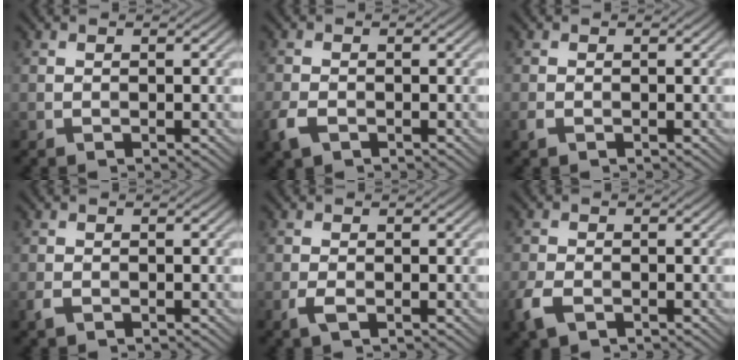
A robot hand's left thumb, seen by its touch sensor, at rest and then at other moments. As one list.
[{"total": 2.8, "force": [-1.6, 1.5, 1.8], "torque": [-0.048, -0.007, -0.037]}, {"total": 1.0, "force": [-0.6, 0.6, 0.5], "torque": [-0.016, -0.001, -0.012]}, {"total": 1.2, "force": [-0.8, 0.5, 0.7], "torque": [-0.019, -0.002, -0.016]}, {"total": 1.7, "force": [-0.8, 0.4, 1.4], "torque": [-0.034, -0.001, -0.018]}, {"total": 3.6, "force": [-1.9, 2.0, 2.3], "torque": [-0.061, -0.009, -0.046]}]